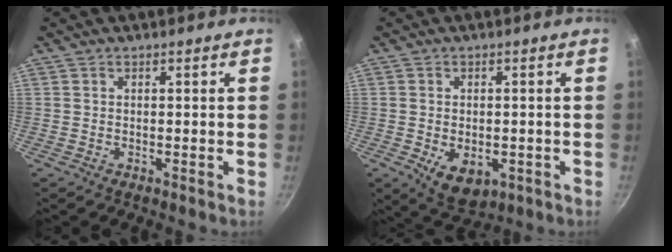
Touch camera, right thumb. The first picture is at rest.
{"total": 7.4, "force": [-1.9, 4.9, 5.2], "torque": [-0.064, -0.006, -0.014]}